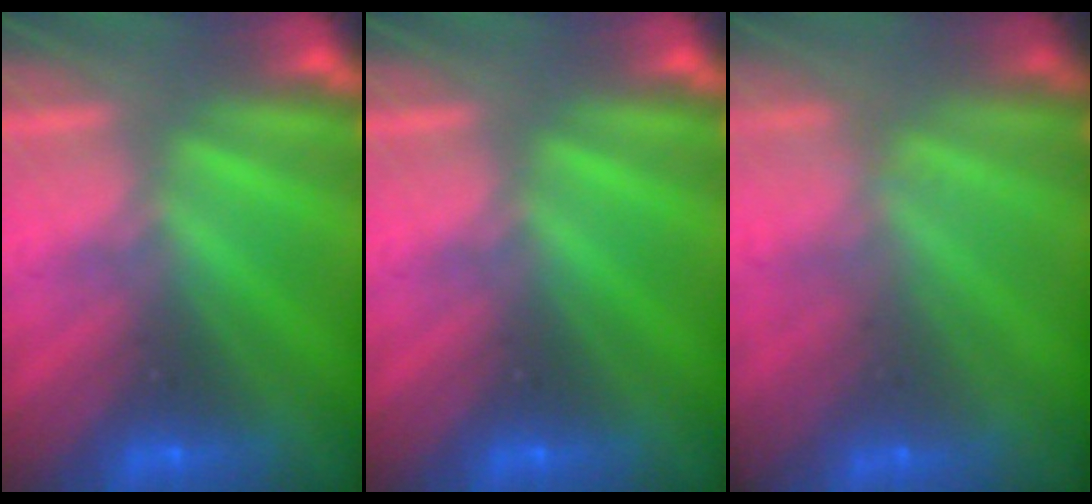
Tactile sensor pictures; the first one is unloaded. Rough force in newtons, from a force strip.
{"total": 0.0}
{"total": 5.5}